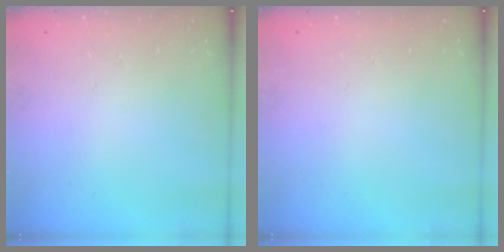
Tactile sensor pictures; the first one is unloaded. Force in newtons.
{"total": 0.0}